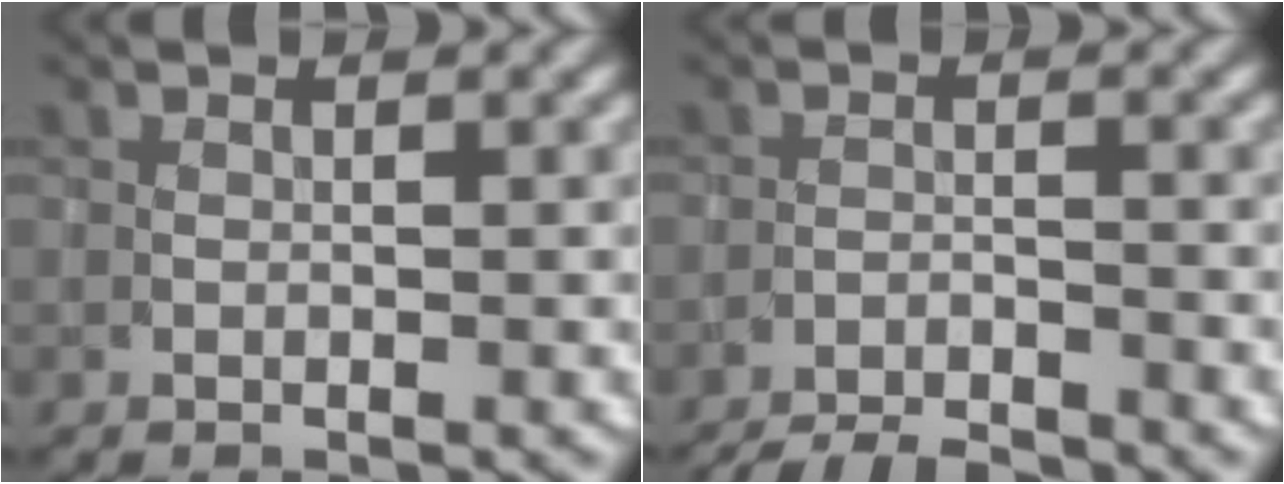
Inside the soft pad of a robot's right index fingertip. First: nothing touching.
{"total": 6.4, "force": [-6.2, 0.9, 1.3], "torque": [-0.024, -0.010, -0.095]}